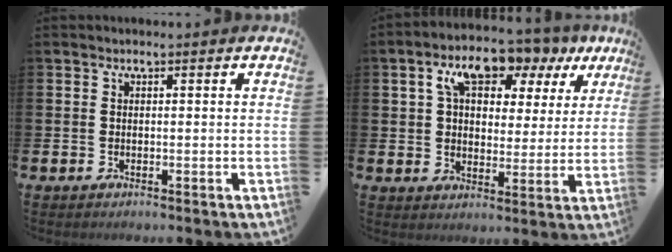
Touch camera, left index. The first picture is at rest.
{"total": 8.9, "force": [6.3, 4.6, 4.3], "torque": [-0.081, -0.019, 0.103]}